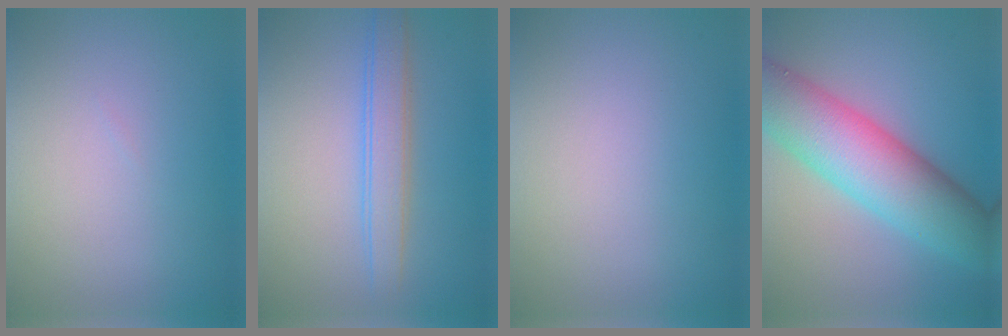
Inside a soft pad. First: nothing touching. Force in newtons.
{"total": 3.2, "press": 3.2, "slide": 0.4}
{"total": 0.0}
{"total": 10.3, "press": 10.3, "slide": 0.3}